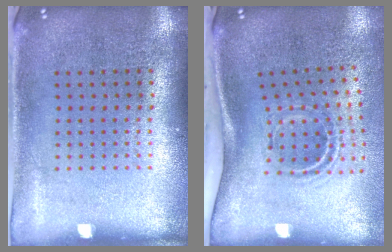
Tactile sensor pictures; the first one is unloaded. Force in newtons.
{"total": 2.1, "press": 1.2, "slide": 1.8}